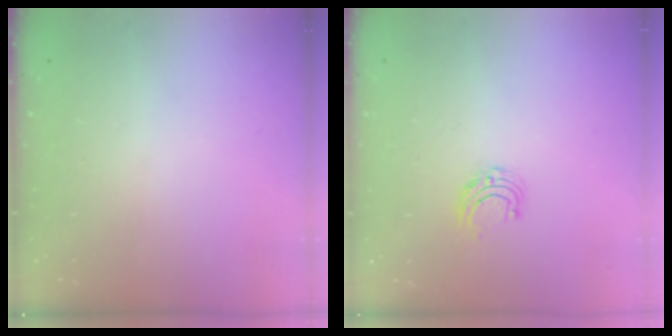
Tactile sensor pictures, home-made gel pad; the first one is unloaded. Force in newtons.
{"total": 5.0, "press": 5.0, "slide": 0.4}